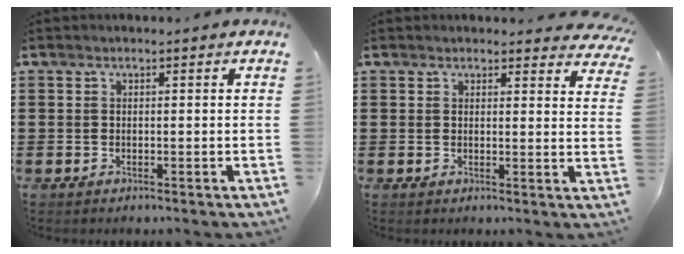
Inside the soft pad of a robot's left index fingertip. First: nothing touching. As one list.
[{"total": 2.4, "force": [2.3, 0.3, 0.4], "torque": [-0.006, -0.009, 0.043]}]